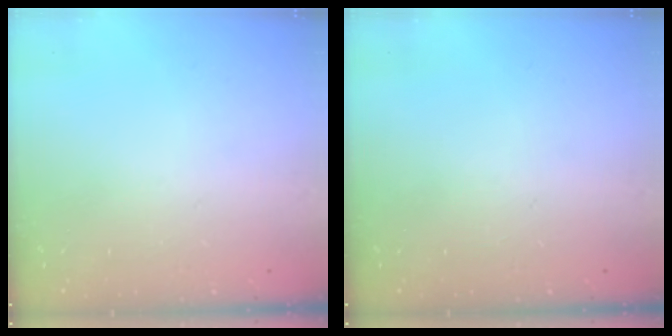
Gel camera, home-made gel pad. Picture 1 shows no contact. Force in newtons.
{"total": 0.0}